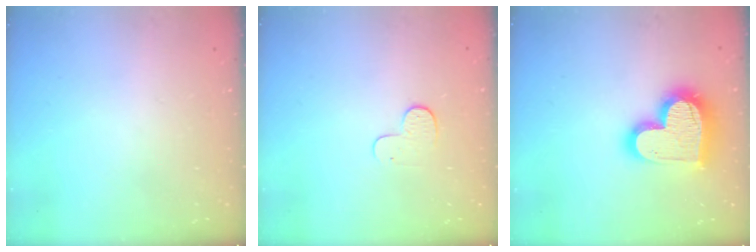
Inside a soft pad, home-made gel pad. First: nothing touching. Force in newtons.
{"total": 6.4, "press": 6.4, "slide": 0.5}
{"total": 19.1, "press": 19.0, "slide": 1.6}